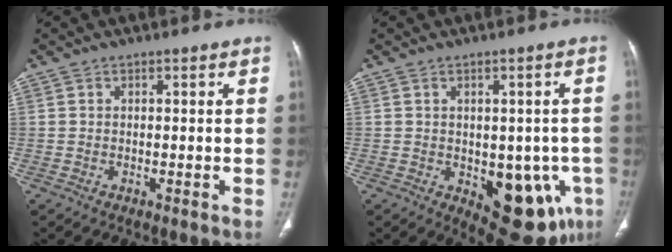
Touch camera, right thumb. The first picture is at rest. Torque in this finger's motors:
{"motor_torque": [2.67, 2.34, 1.13, -0.74, 0.11]}